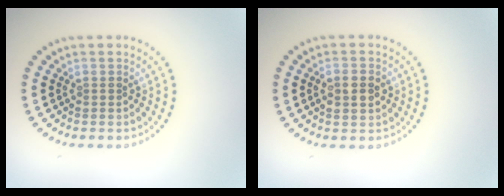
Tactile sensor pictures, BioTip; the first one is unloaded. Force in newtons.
{"total": 2.3, "press": 2.3, "slide": 0.3}